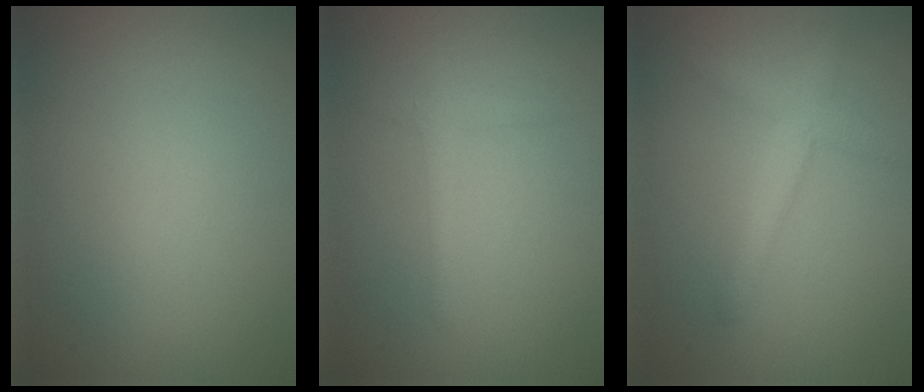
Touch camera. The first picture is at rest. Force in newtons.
{"total": 1.4, "press": 1.4, "slide": 0.1}
{"total": 2.8, "press": 2.8, "slide": 0.1}